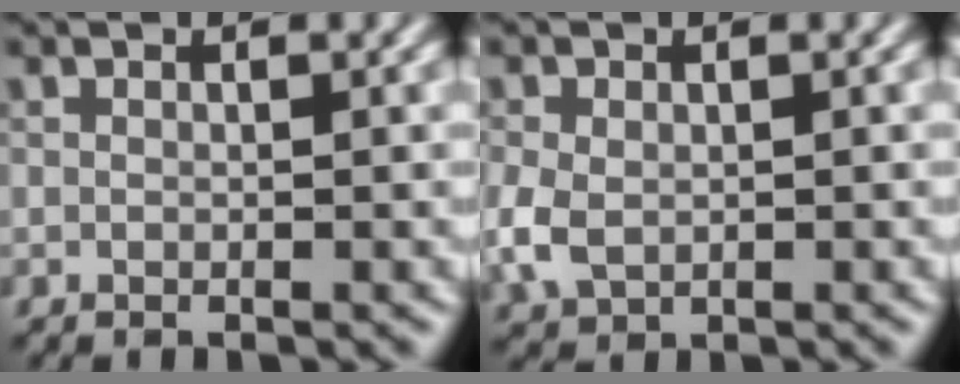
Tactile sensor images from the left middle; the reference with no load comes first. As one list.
[{"total": 3.2, "force": [-0.5, 2.4, 2.0], "torque": [-0.054, -0.007, -0.011]}]